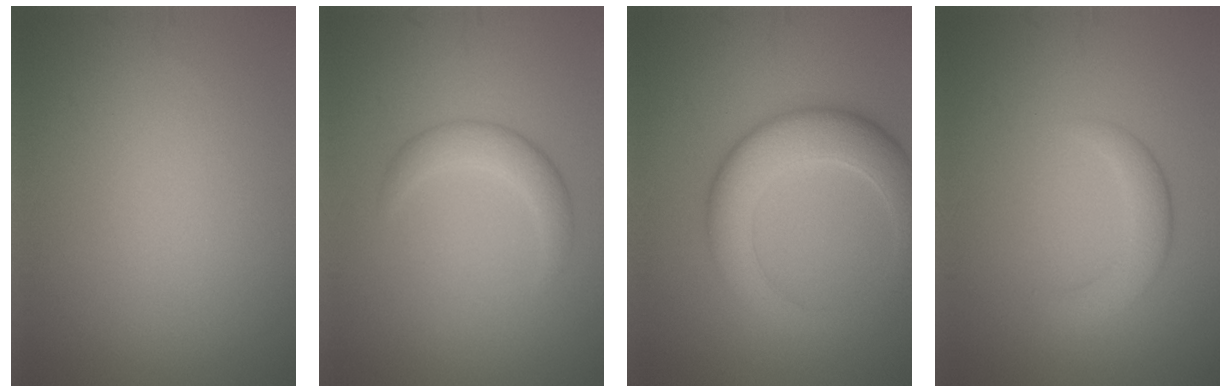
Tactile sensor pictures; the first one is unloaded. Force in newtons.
{"total": 2.4, "press": 2.4, "slide": 0.2}
{"total": 6.4, "press": 6.4, "slide": 0.1}
{"total": 2.1, "press": 2.0, "slide": 0.2}